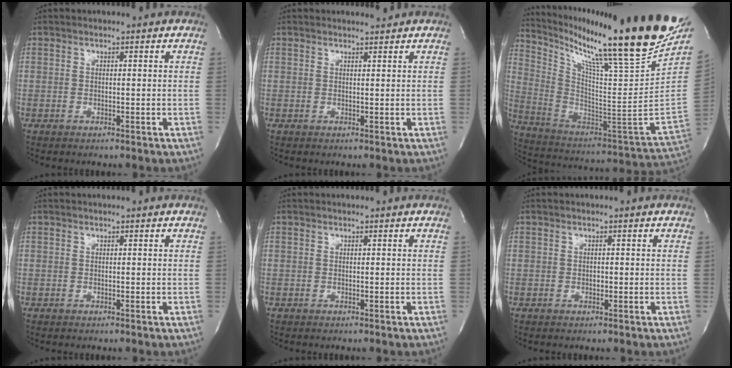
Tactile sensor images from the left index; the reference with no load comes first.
{"total": 0.5, "force": [0.5, -0.1, -0.1], "torque": [-0.006, -0.009, 0.009]}
{"total": 28.0, "force": [20.8, -0.3, 18.8], "torque": [-0.319, -0.075, 0.319]}
{"total": 0.0}
{"total": 0.0}
{"total": 0.6, "force": [-0.5, 0.3, 0.3], "torque": [-0.003, -0.002, -0.008]}